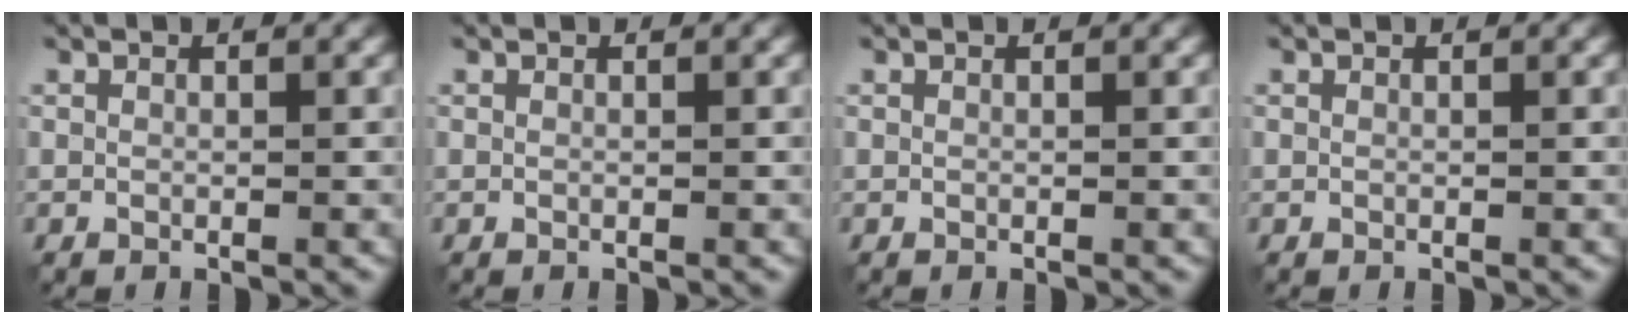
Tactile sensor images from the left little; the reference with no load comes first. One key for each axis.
{"total": 0.0}
{"total": 0.0}
{"total": 0.0}